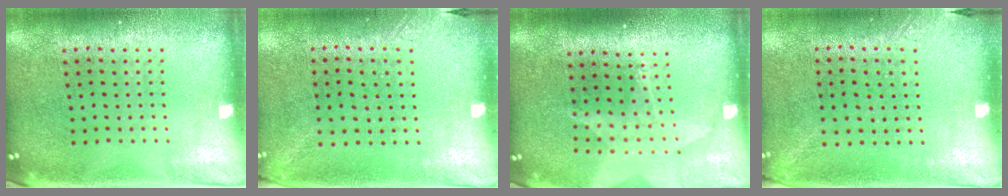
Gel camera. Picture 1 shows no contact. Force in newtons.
{"total": 1.3, "press": 1.0, "slide": 0.9}
{"total": 1.8, "press": 1.4, "slide": 1.0}
{"total": 1.3, "press": 1.0, "slide": 0.9}